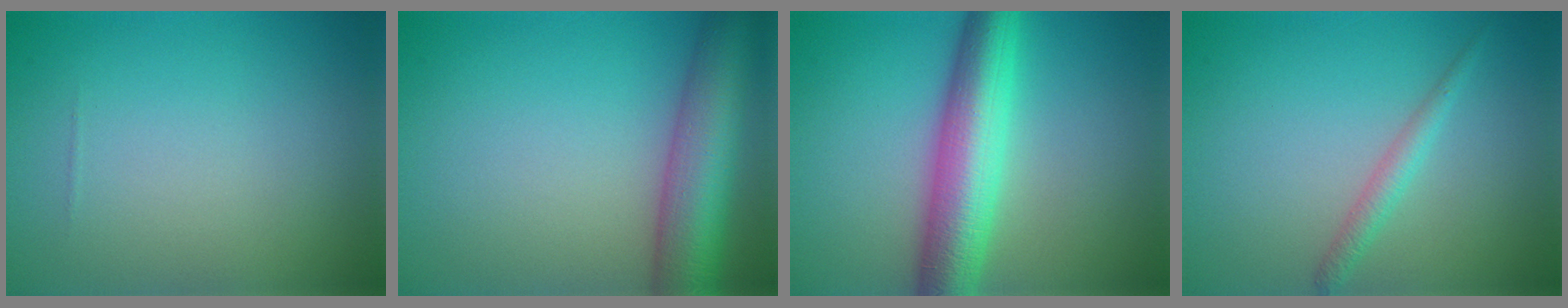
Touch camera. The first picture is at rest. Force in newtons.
{"total": 8.2, "press": 8.2, "slide": 0.4}
{"total": 7.9, "press": 7.9, "slide": 0.1}
{"total": 1.6, "press": 1.6, "slide": 0.0}